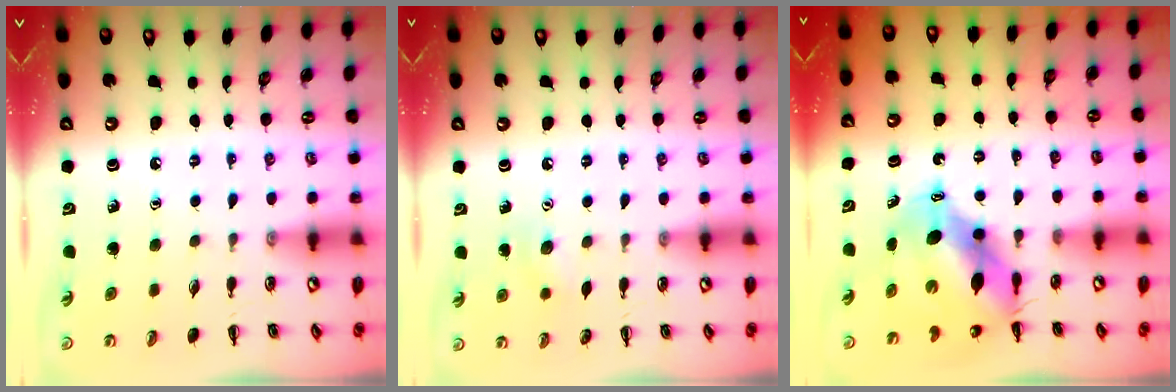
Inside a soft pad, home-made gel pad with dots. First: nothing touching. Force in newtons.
{"total": 6.3, "press": 6.0, "slide": 1.9}
{"total": 9.8, "press": 9.5, "slide": 2.5}